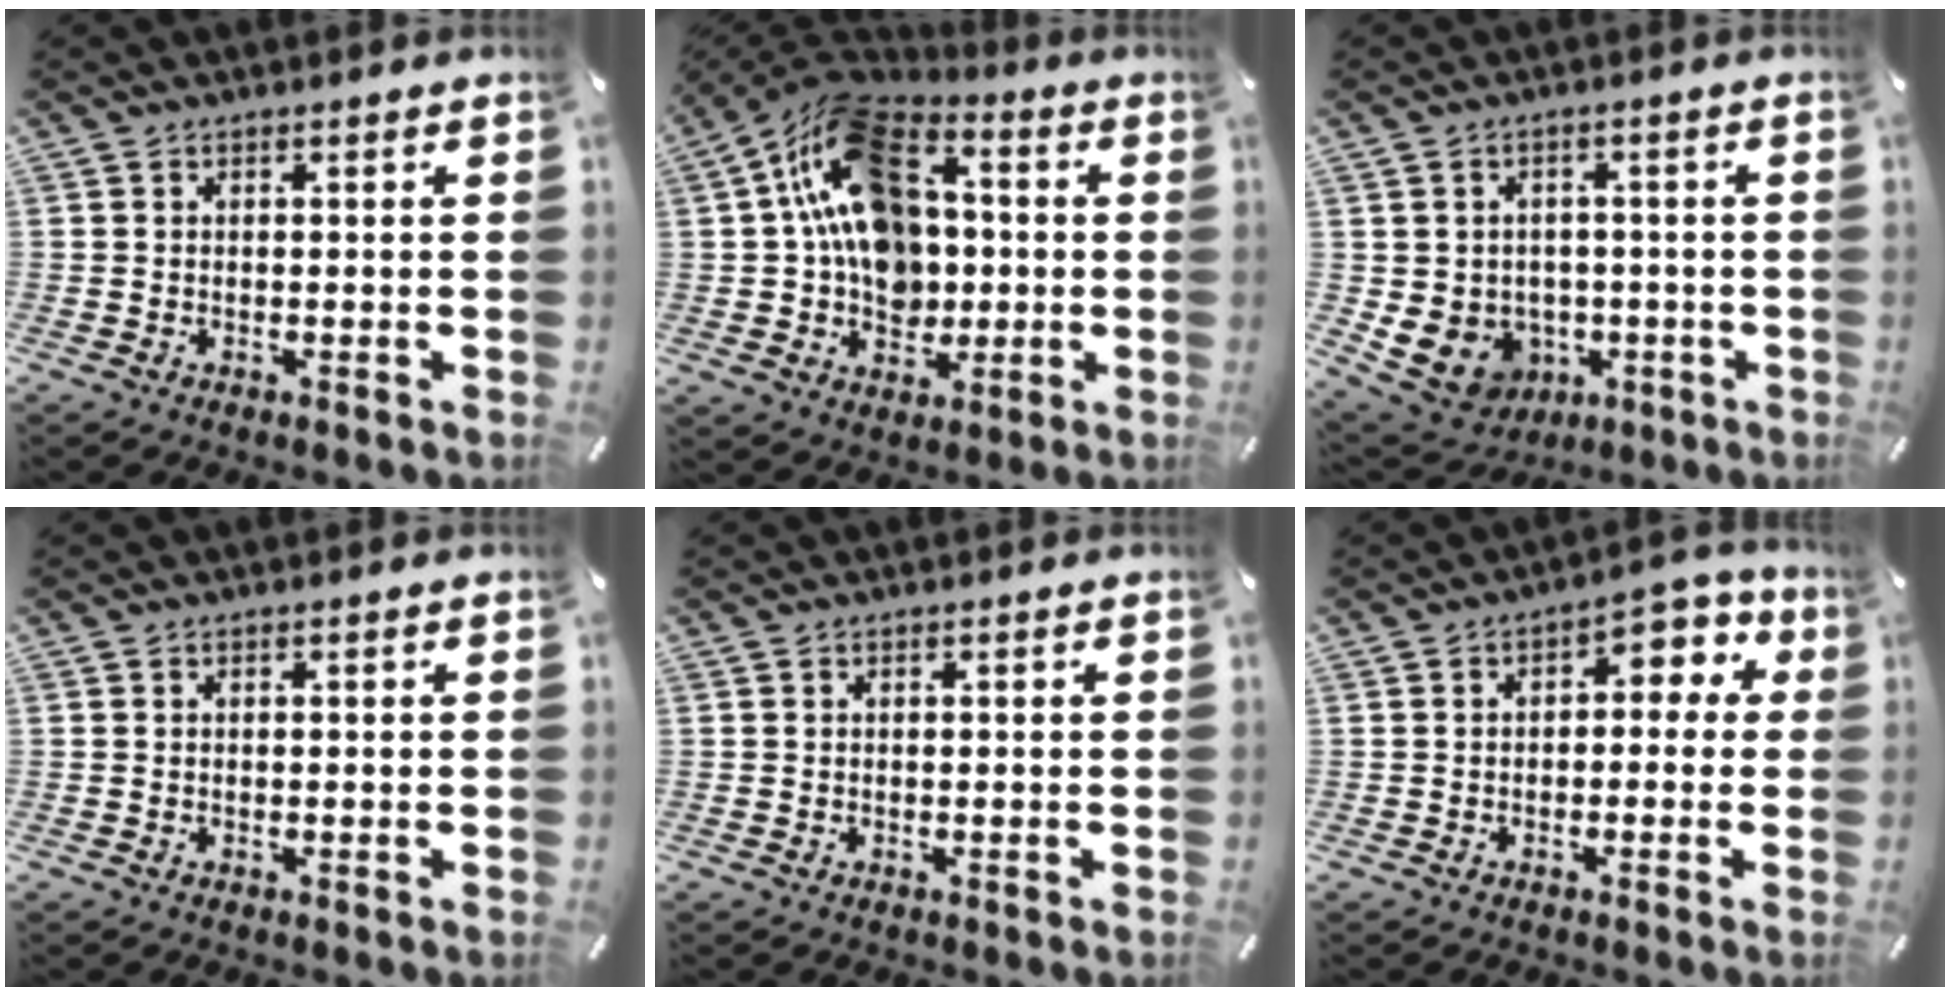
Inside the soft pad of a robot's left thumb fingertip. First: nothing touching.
{"total": 18.4, "force": [2.4, 14.4, 11.2], "torque": [-0.205, -0.009, 0.044]}
{"total": 7.7, "force": [-1.0, 7.3, 2.1], "torque": [-0.062, -0.007, -0.013]}
{"total": 0.0}
{"total": 0.0}
{"total": 5.4, "force": [0.9, 3.4, 4.1], "torque": [-0.055, -0.007, 0.004]}